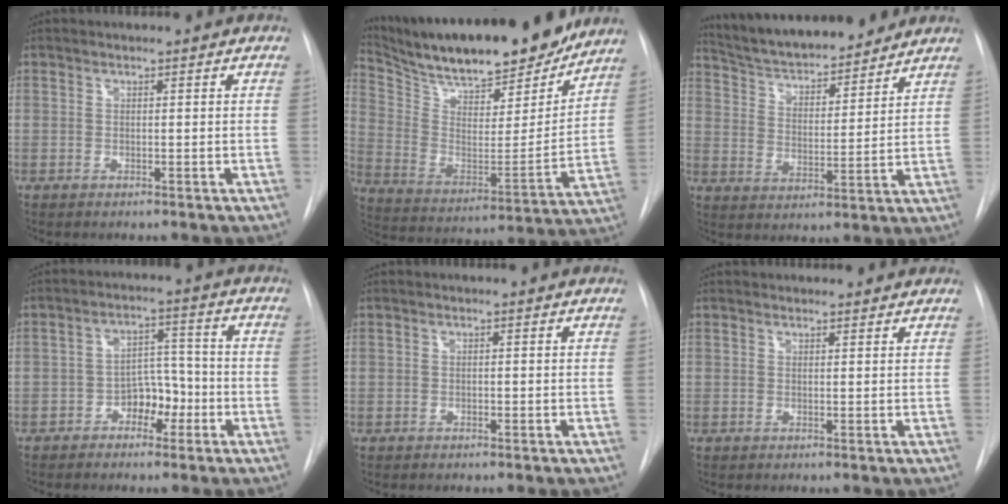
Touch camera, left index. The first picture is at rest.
{"total": 25.9, "force": [22.4, 5.5, 11.9], "torque": [-0.213, -0.014, 0.341]}
{"total": 16.3, "force": [14.9, 3.2, 6.0], "torque": [-0.099, 0.011, 0.240]}
{"total": 5.3, "force": [-2.7, 3.2, 3.3], "torque": [-0.044, 0.019, -0.045]}
{"total": 0.0}
{"total": 2.2, "force": [2.2, 0.5, 0.1], "torque": [-0.006, 0.011, 0.025]}